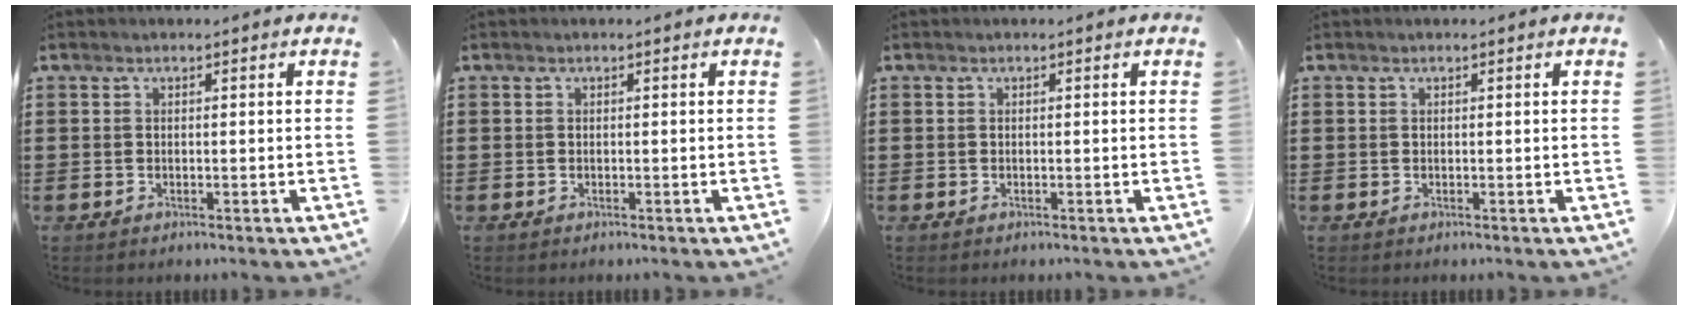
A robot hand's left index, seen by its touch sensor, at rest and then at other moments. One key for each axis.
{"total": 0.0}
{"total": 0.0}
{"total": 0.0}